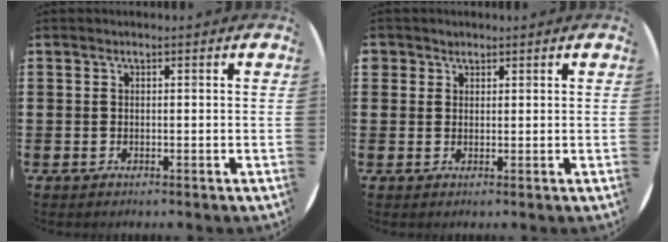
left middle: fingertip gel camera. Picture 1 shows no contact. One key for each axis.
{"total": 1.4, "fx": 1.1, "fy": 0.8, "fz": 0.0, "tx": -0.001, "ty": 0.003, "tz": 0.023}